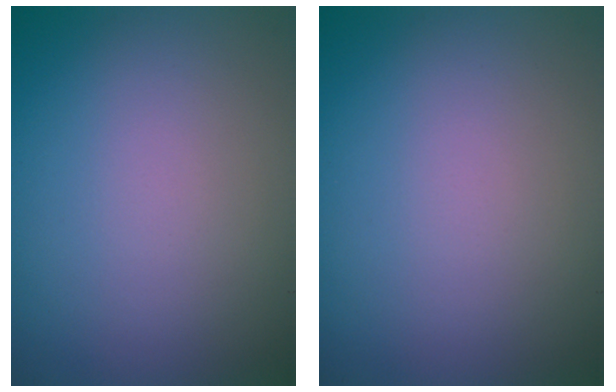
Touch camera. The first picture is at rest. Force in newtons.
{"total": 0.0}